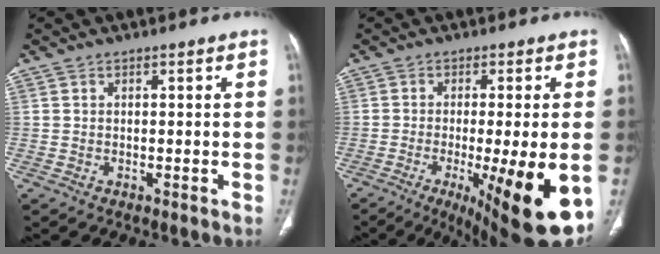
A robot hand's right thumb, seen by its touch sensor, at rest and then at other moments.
{"total": 17.9, "force": [-5.5, 3.3, 16.8], "torque": [-0.201, -0.026, -0.066]}